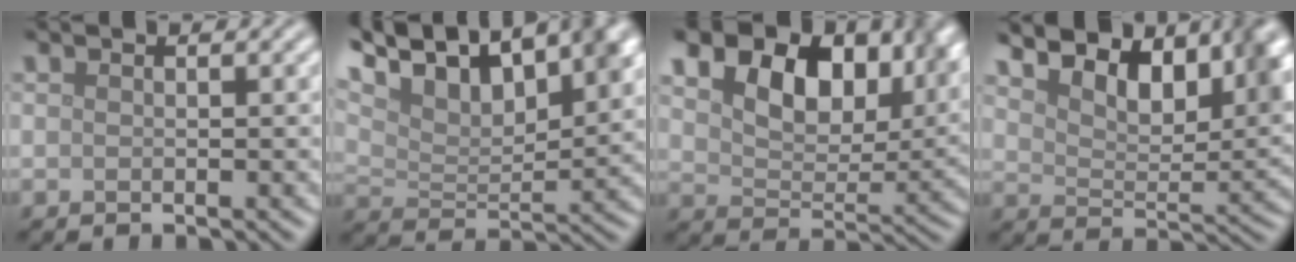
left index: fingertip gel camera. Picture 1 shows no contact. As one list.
[{"total": 12.0, "force": [7.8, 4.7, 7.8], "torque": [-0.150, 0.024, 0.135]}, {"total": 12.7, "force": [6.7, 7.5, 7.8], "torque": [-0.116, 0.012, 0.103]}, {"total": 9.5, "force": [6.4, 3.9, 5.8], "torque": [-0.088, 0.010, 0.092]}]